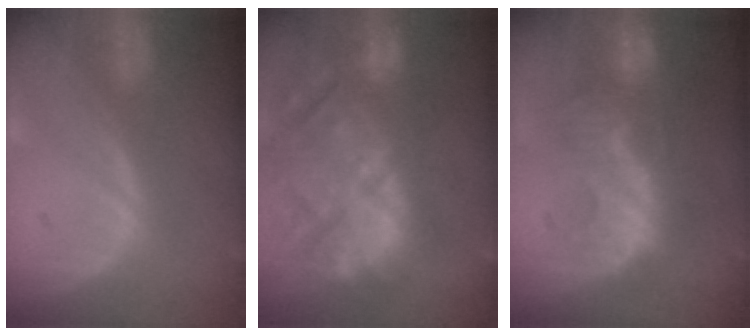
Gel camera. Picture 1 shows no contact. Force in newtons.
{"total": 14.6, "press": 12.8, "slide": 7.1}
{"total": 9.4, "press": 9.2, "slide": 2.0}